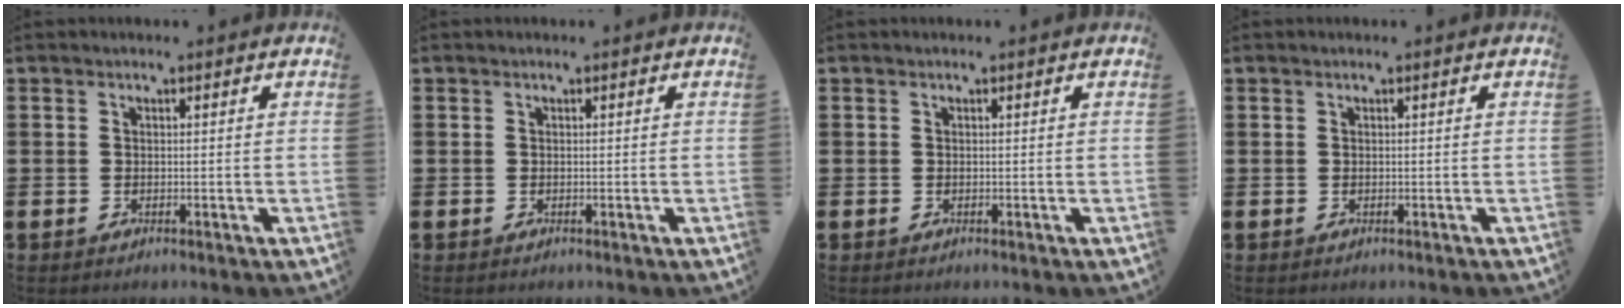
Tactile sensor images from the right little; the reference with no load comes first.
{"total": 0.0}
{"total": 0.0}
{"total": 0.0}